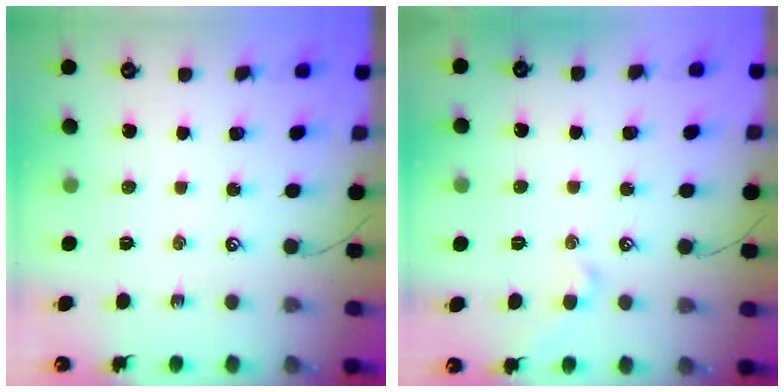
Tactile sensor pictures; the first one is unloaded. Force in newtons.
{"total": 1.9, "press": 1.9, "slide": 0.4}